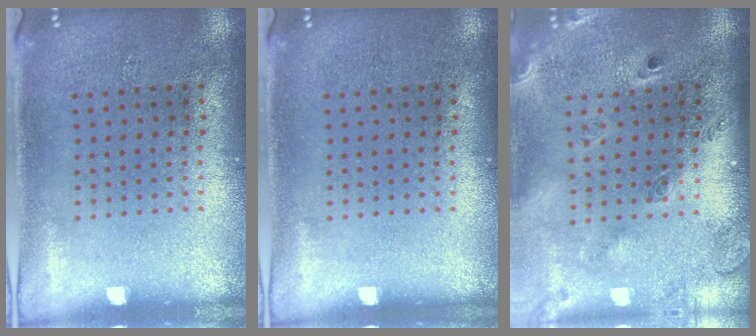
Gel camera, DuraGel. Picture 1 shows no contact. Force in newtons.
{"total": 0.0}
{"total": 2.6, "press": 1.9, "slide": 1.8}